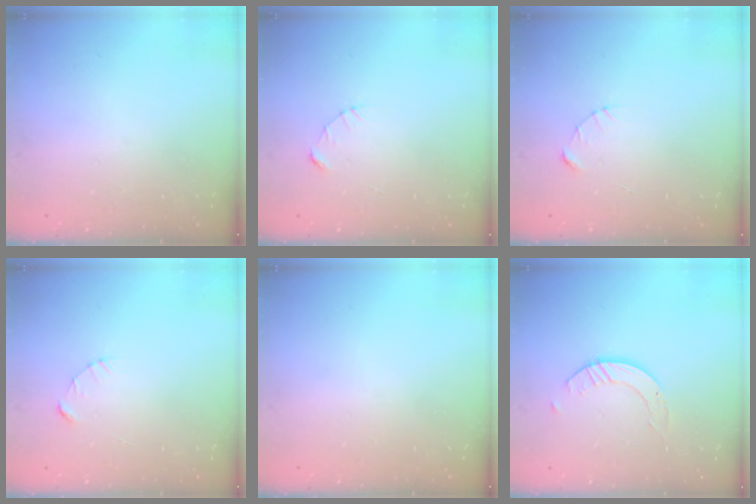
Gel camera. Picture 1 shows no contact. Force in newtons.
{"total": 2.3, "press": 2.3, "slide": 0.3}
{"total": 2.3, "press": 2.3, "slide": 0.3}
{"total": 2.3, "press": 2.3, "slide": 0.3}
{"total": 0.0}
{"total": 2.6, "press": 2.5, "slide": 0.3}